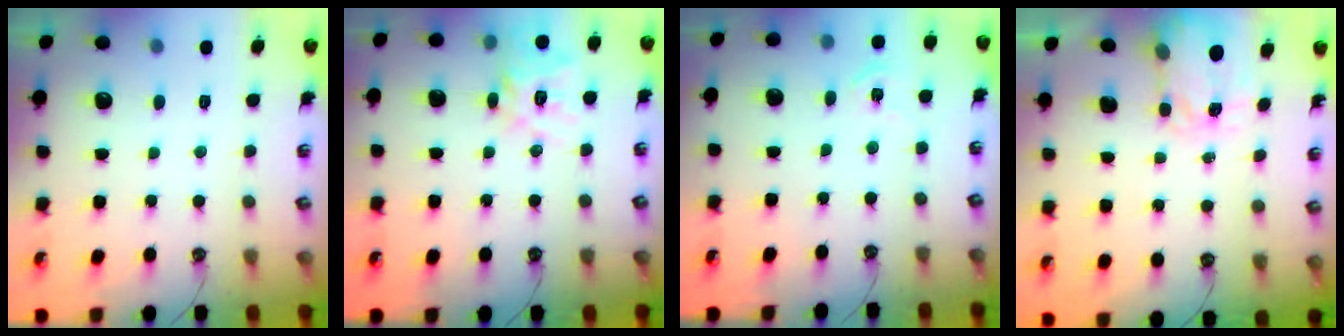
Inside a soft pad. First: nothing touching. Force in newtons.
{"total": 14.4, "press": 14.3, "slide": 1.9}
{"total": 4.4, "press": 4.3, "slide": 0.6}
{"total": 3.5, "press": 3.5, "slide": 0.5}